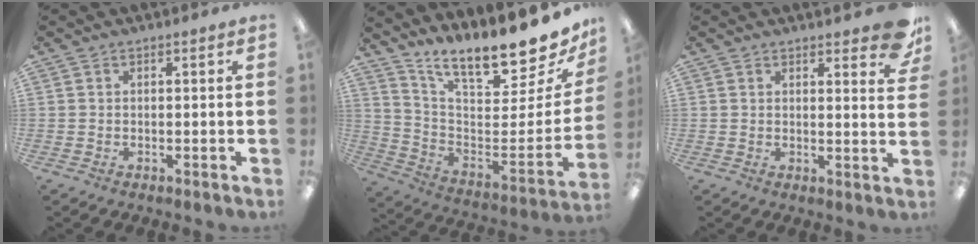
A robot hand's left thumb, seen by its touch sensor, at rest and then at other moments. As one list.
[{"total": 14.6, "force": [12.6, 3.0, 6.7], "torque": [-0.087, -0.118, 0.204]}, {"total": 5.7, "force": [4.3, 1.5, 3.4], "torque": [-0.037, -0.023, 0.070]}]